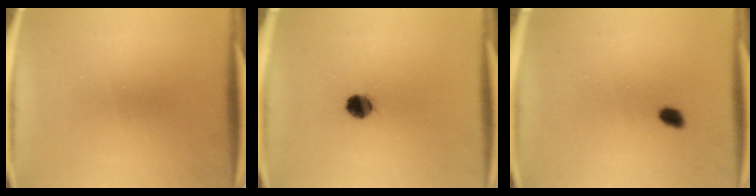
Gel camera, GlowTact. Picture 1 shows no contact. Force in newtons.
{"total": 5.0}
{"total": 1.4}